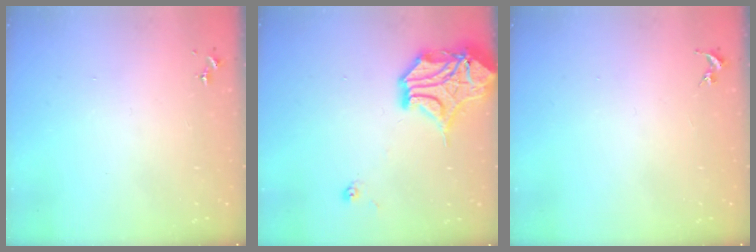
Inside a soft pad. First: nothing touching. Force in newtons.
{"total": 16.4, "press": 16.2, "slide": 2.5}
{"total": 0.0}